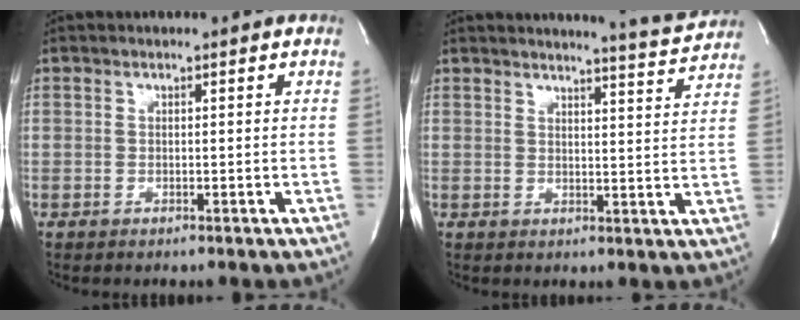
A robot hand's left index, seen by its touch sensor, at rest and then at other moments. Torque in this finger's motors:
{"motor_torque": [0.88, -0.91, 0.26, 0.01]}